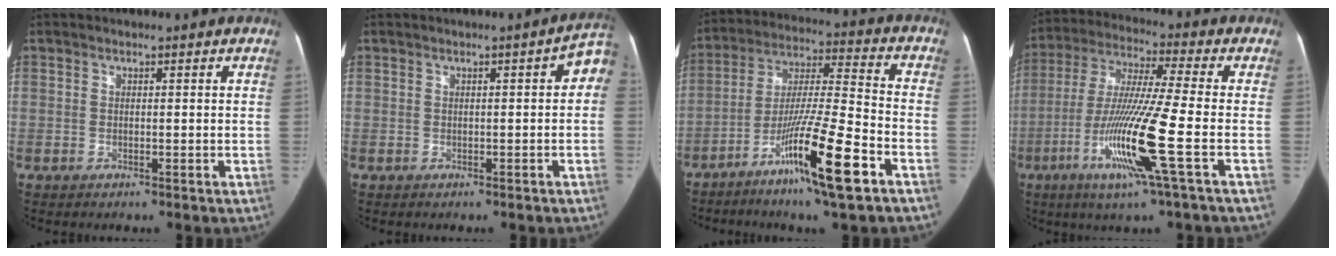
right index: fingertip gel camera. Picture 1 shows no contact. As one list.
[{"total": 3.3, "force": [0.4, 1.0, 3.1], "torque": [-0.027, 0.015, -0.001]}, {"total": 16.2, "force": [-8.3, 0.3, 13.9], "torque": [-0.256, -0.020, -0.144]}, {"total": 15.2, "force": [-5.0, -1.2, 14.3], "torque": [-0.289, -0.022, -0.100]}]